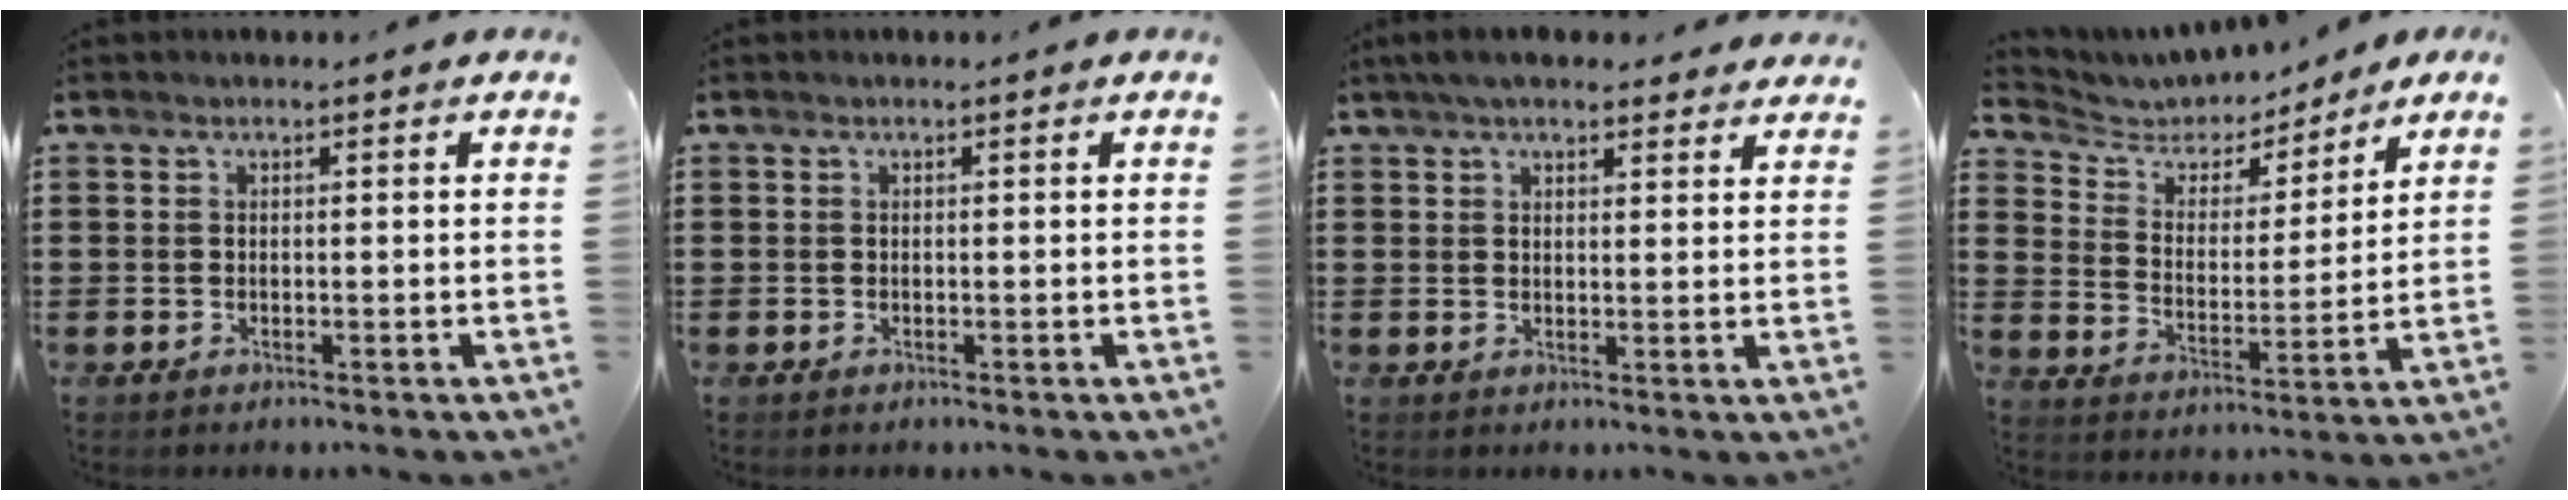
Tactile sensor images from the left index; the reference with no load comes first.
{"total": 0.0}
{"total": 4.3, "force": [3.6, 1.0, 2.0], "torque": [-0.047, -0.002, 0.068]}
{"total": 5.2, "force": [4.7, 2.2, 1.0], "torque": [-0.049, -0.023, 0.077]}